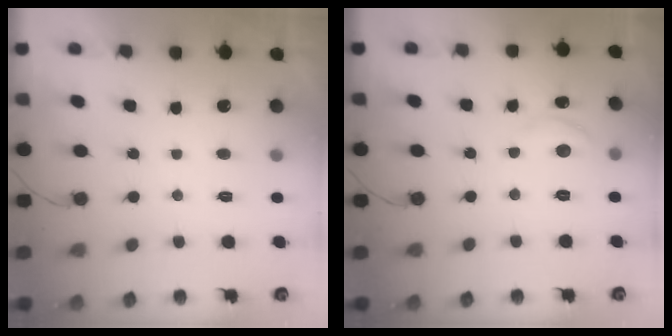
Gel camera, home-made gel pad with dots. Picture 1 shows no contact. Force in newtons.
{"total": 6.6, "press": 6.5, "slide": 0.7}